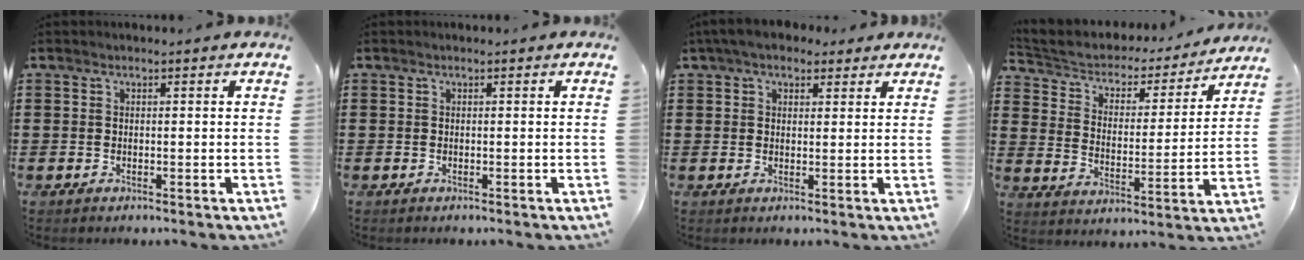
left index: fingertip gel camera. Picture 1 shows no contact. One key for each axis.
{"total": 0.0}
{"total": 4.2, "fx": 3.3, "fy": 2.0, "fz": 1.9, "tx": -0.048, "ty": 0.004, "tz": 0.061}
{"total": 3.7, "fx": 3.2, "fy": 1.6, "fz": 0.7, "tx": -0.037, "ty": -0.027, "tz": 0.046}